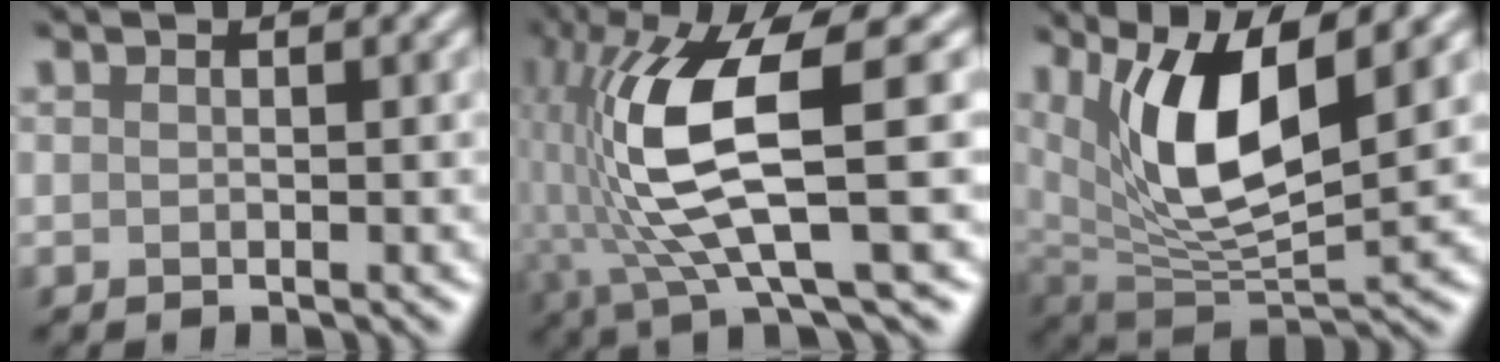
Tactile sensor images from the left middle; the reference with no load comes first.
{"total": 10.8, "force": [-0.4, 2.5, 10.5], "torque": [-0.213, -0.001, -0.004]}
{"total": 9.1, "force": [3.4, 3.2, 7.8], "torque": [-0.149, -0.018, 0.062]}